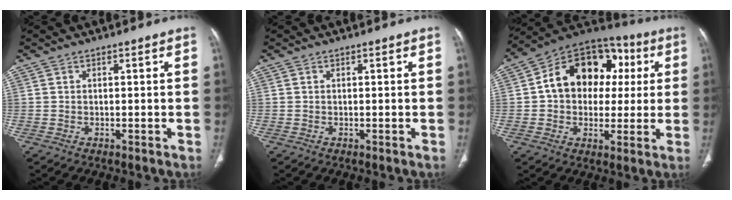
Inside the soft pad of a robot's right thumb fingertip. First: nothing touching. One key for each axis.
{"total": 0.0}
{"total": 18.0, "fx": 2.7, "fy": 13.5, "fz": 11.5, "tx": -0.129, "ty": 0.032, "tz": 0.034}